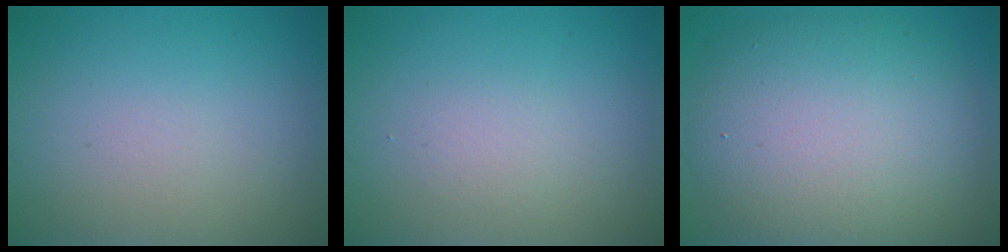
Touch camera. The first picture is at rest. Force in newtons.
{"total": 1.1, "press": 1.1, "slide": 0.0}
{"total": 10.2, "press": 10.1, "slide": 0.9}